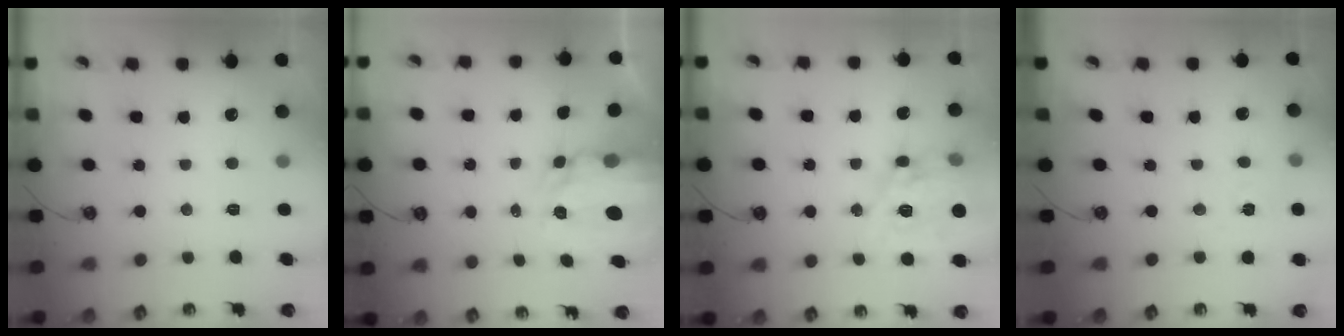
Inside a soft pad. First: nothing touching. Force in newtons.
{"total": 5.1, "press": 5.1, "slide": 0.4}
{"total": 14.7, "press": 14.6, "slide": 1.5}
{"total": 1.3, "press": 1.3, "slide": 0.2}